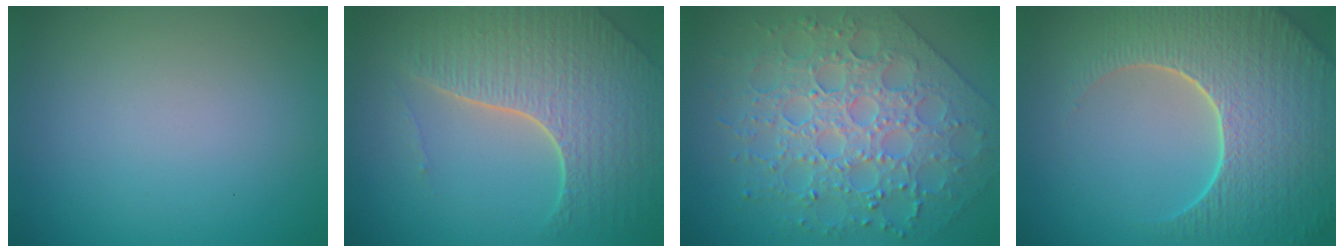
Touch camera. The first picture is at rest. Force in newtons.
{"total": 7.3, "press": 5.2, "slide": 5.1}
{"total": 6.5, "press": 5.8, "slide": 3.0}
{"total": 9.1, "press": 6.5, "slide": 6.3}